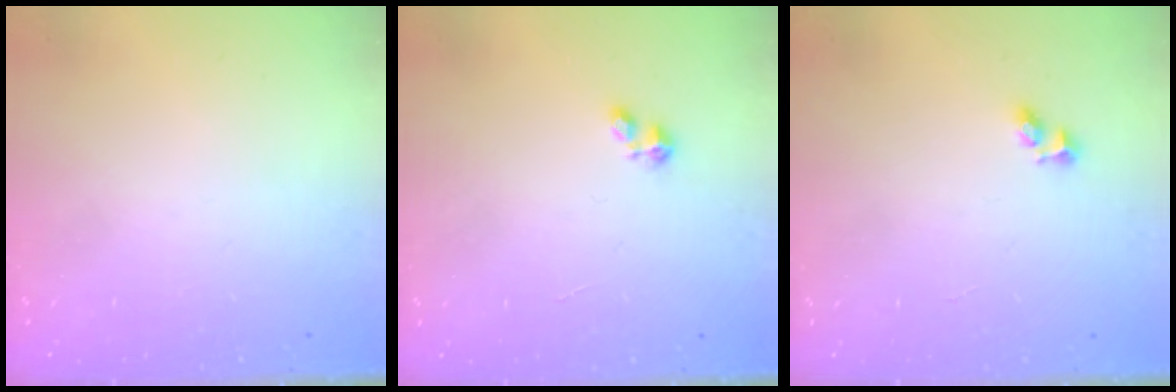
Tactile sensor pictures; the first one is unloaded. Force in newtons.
{"total": 2.2, "press": 2.2, "slide": 0.4}
{"total": 4.6, "press": 4.3, "slide": 1.8}